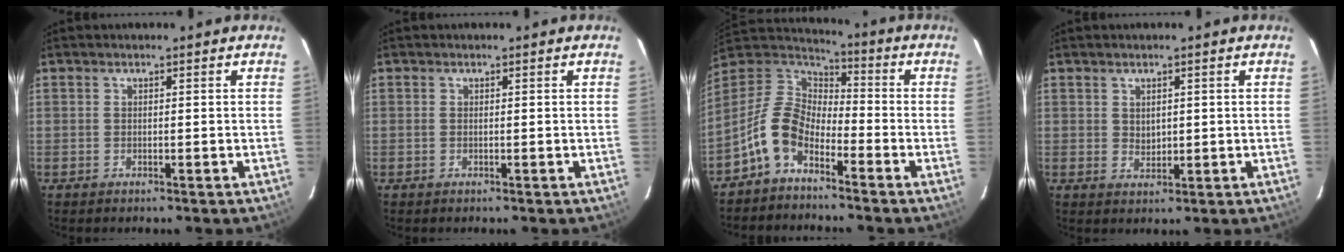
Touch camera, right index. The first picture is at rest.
{"total": 0.0}
{"total": 10.2, "force": [-5.8, 5.6, 6.2], "torque": [-0.129, 0.019, -0.127]}
{"total": 2.1, "force": [0.8, 1.6, 1.1], "torque": [-0.014, 0.003, 0.017]}